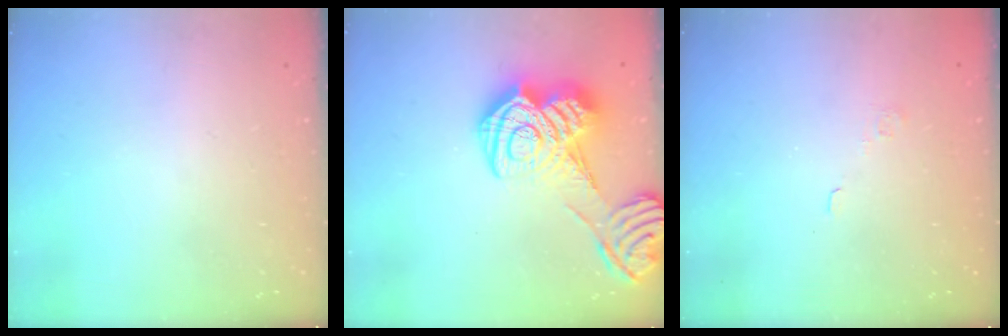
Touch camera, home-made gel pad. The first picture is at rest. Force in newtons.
{"total": 20.2, "press": 20.1, "slide": 1.2}
{"total": 3.4, "press": 3.3, "slide": 0.9}